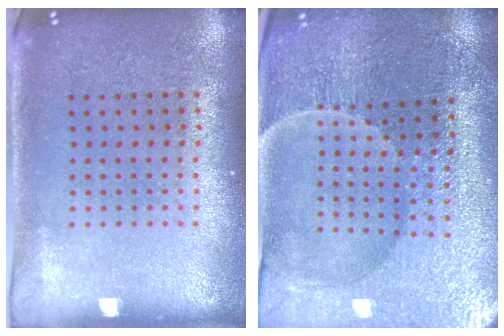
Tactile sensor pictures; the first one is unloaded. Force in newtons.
{"total": 3.6, "press": 3.6, "slide": 0.4}